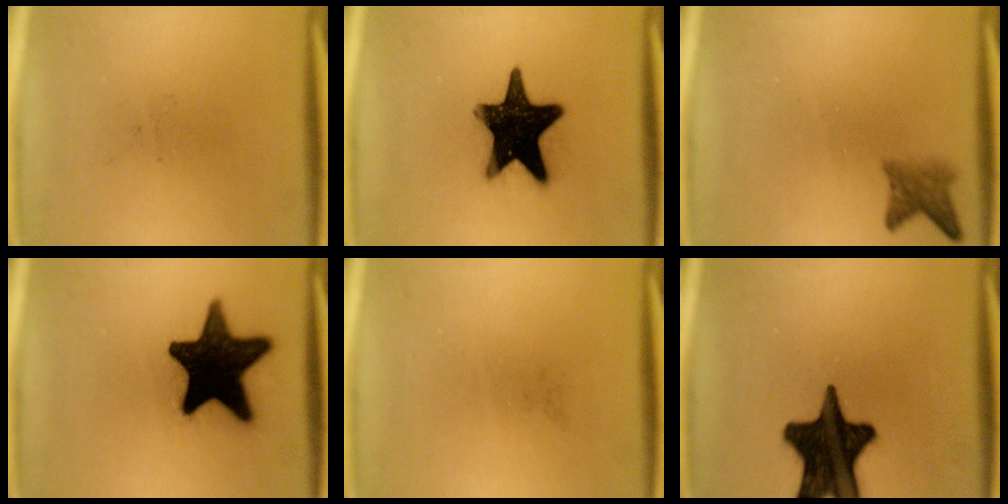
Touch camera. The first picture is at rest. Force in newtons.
{"total": 19.9}
{"total": 2.8}
{"total": 19.2}
{"total": 0.0}
{"total": 18.9}